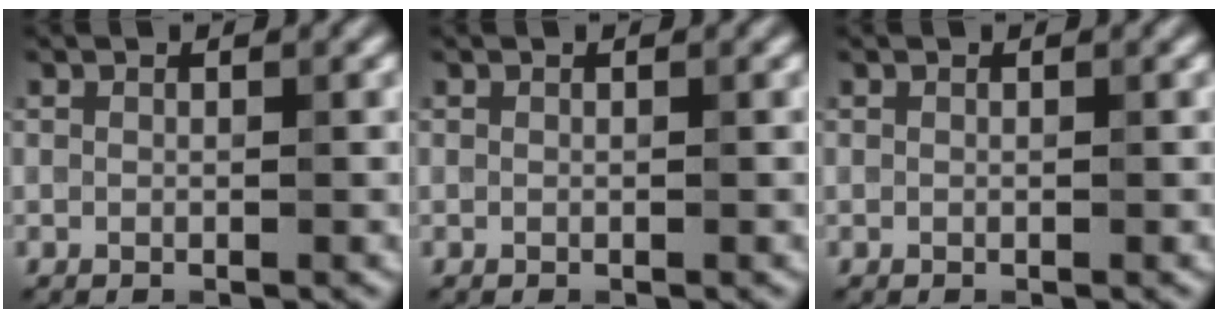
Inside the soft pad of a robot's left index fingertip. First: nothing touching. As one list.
[{"total": 0.0}, {"total": 0.0}]